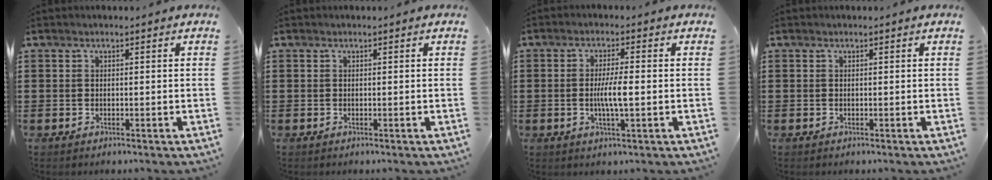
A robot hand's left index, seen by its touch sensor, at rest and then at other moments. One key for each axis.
{"total": 0.0}
{"total": 4.7, "fx": -0.4, "fy": 0.6, "fz": 4.7, "tx": -0.088, "ty": -0.003, "tz": -0.011}
{"total": 0.0}